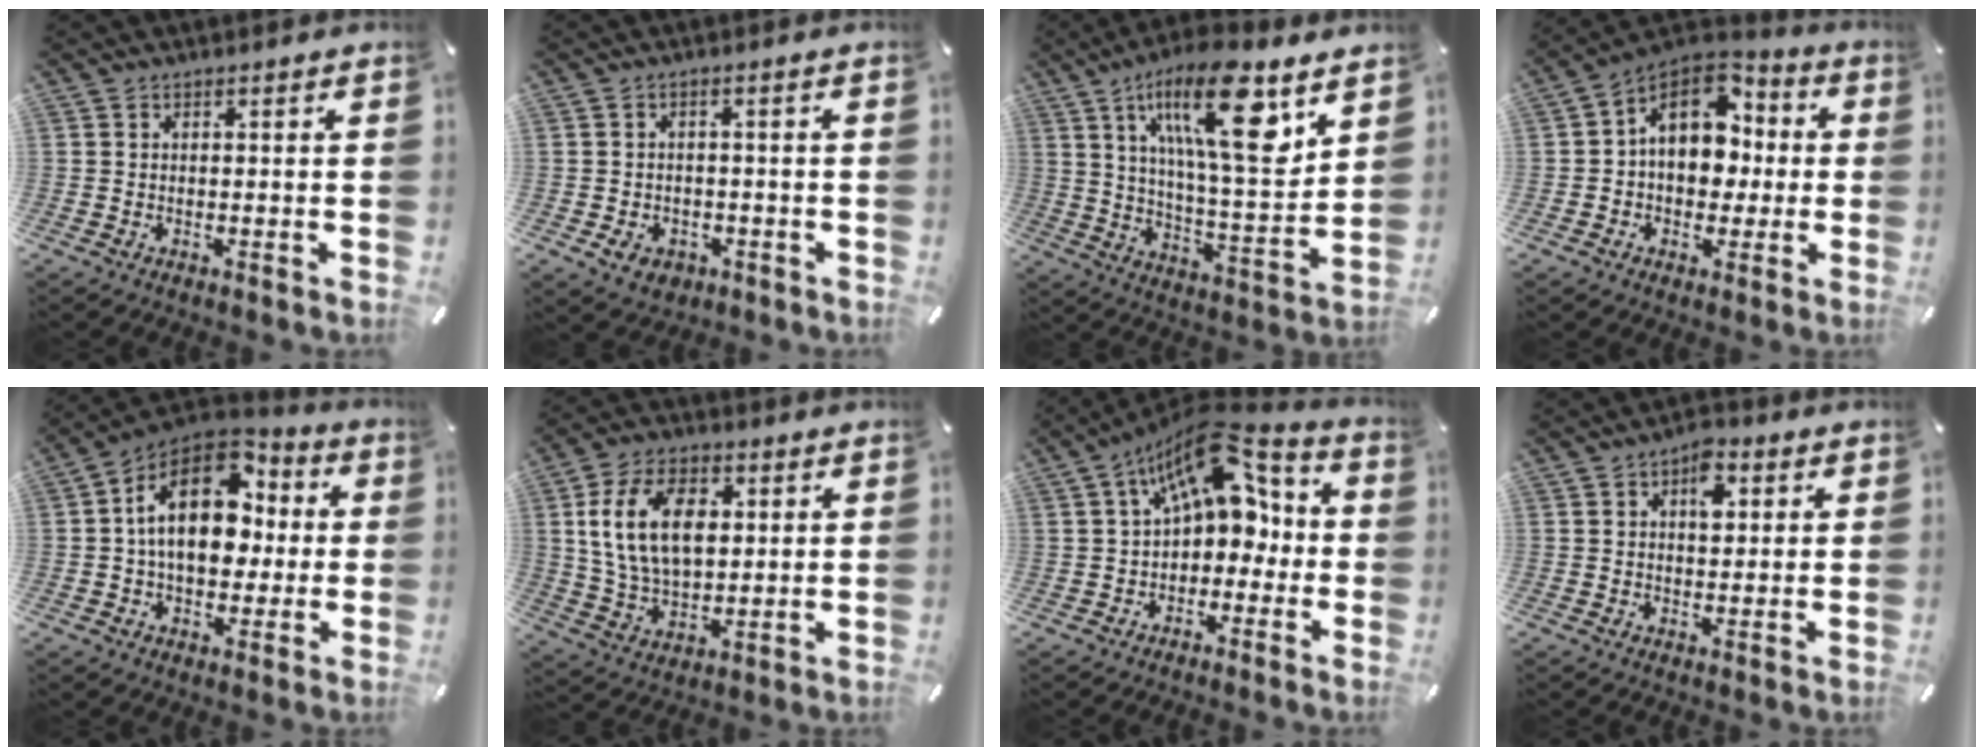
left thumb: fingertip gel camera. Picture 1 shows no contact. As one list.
[{"total": 4.4, "force": [-1.6, 3.6, 2.1], "torque": [-0.031, 0.003, -0.029]}, {"total": 21.4, "force": [11.4, 6.3, 16.9], "torque": [-0.283, -0.053, 0.175]}, {"total": 13.3, "force": [2.5, 10.1, 8.3], "torque": [-0.145, -0.007, 0.046]}, {"total": 18.1, "force": [3.3, 12.0, 13.1], "torque": [-0.241, -0.009, 0.054]}, {"total": 14.1, "force": [3.2, 9.7, 9.7], "torque": [-0.196, 0.010, 0.057]}, {"total": 15.9, "force": [7.2, 8.9, 11.0], "torque": [-0.168, -0.033, 0.127]}, {"total": 6.1, "force": [1.9, 3.7, 4.5], "torque": [-0.044, -0.008, 0.022]}]